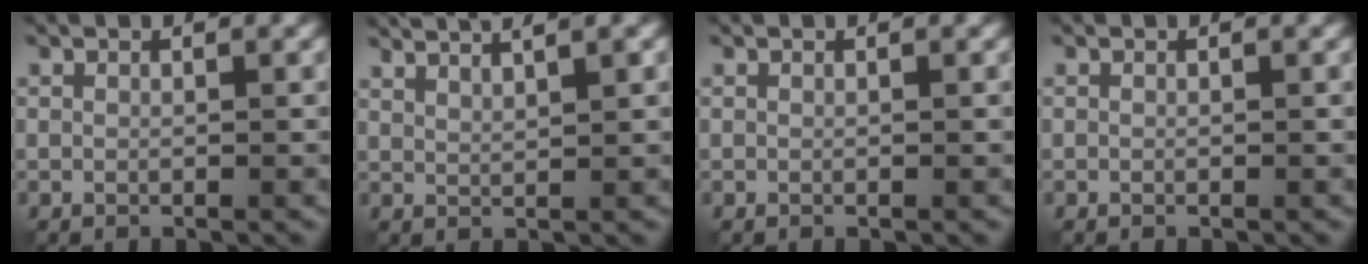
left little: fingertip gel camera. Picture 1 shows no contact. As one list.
[{"total": 4.5, "force": [3.4, 0.9, 2.8], "torque": [-0.025, 0.015, 0.034]}, {"total": 0.0}, {"total": 0.0}]